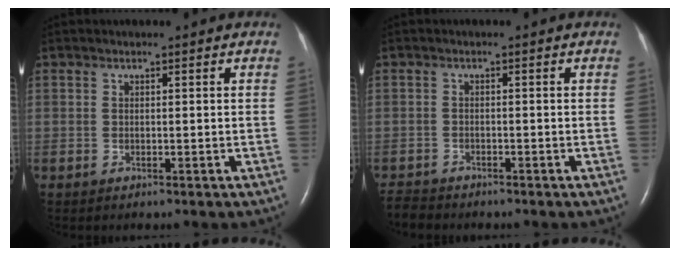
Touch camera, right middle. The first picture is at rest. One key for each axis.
{"total": 2.9, "fx": -2.9, "fy": 0.6, "fz": 0.0, "tx": -0.003, "ty": -0.012, "tz": -0.052}